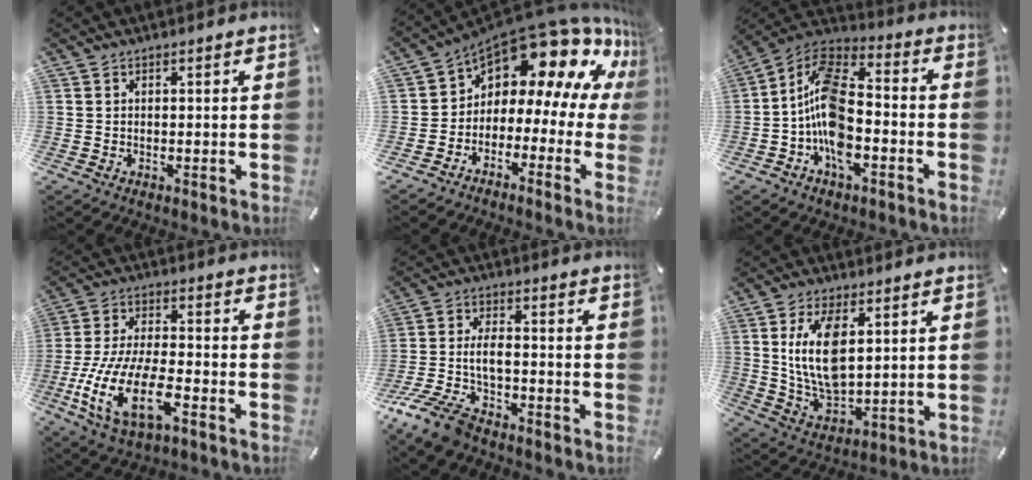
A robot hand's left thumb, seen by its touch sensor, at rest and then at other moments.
{"total": 13.3, "force": [9.5, 6.1, 7.1], "torque": [-0.111, -0.094, 0.156]}
{"total": 13.4, "force": [-4.8, 7.5, 10.0], "torque": [-0.217, 0.012, -0.091]}
{"total": 16.0, "force": [-7.4, 6.6, 12.6], "torque": [-0.275, 0.012, -0.130]}
{"total": 10.1, "force": [-5.7, 5.0, 6.6], "torque": [-0.151, 0.015, -0.111]}
{"total": 12.6, "force": [3.5, 6.8, 10.1], "torque": [-0.218, -0.013, 0.058]}